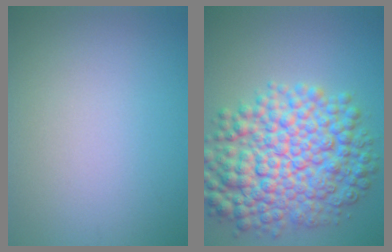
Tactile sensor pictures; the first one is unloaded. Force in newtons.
{"total": 10.3, "press": 10.3, "slide": 0.2}